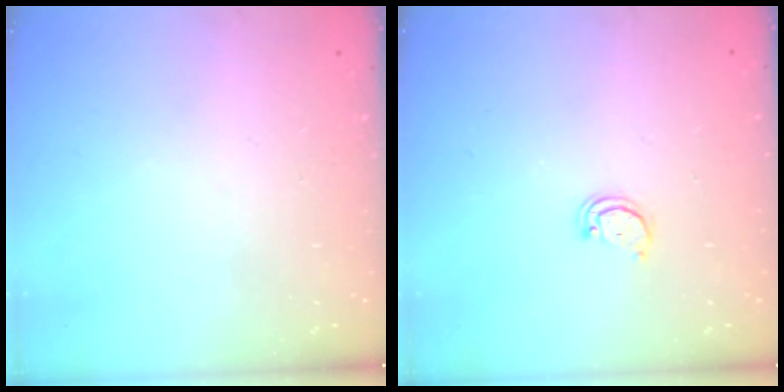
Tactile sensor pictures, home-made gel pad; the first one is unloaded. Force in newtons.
{"total": 2.1, "press": 2.1, "slide": 0.2}